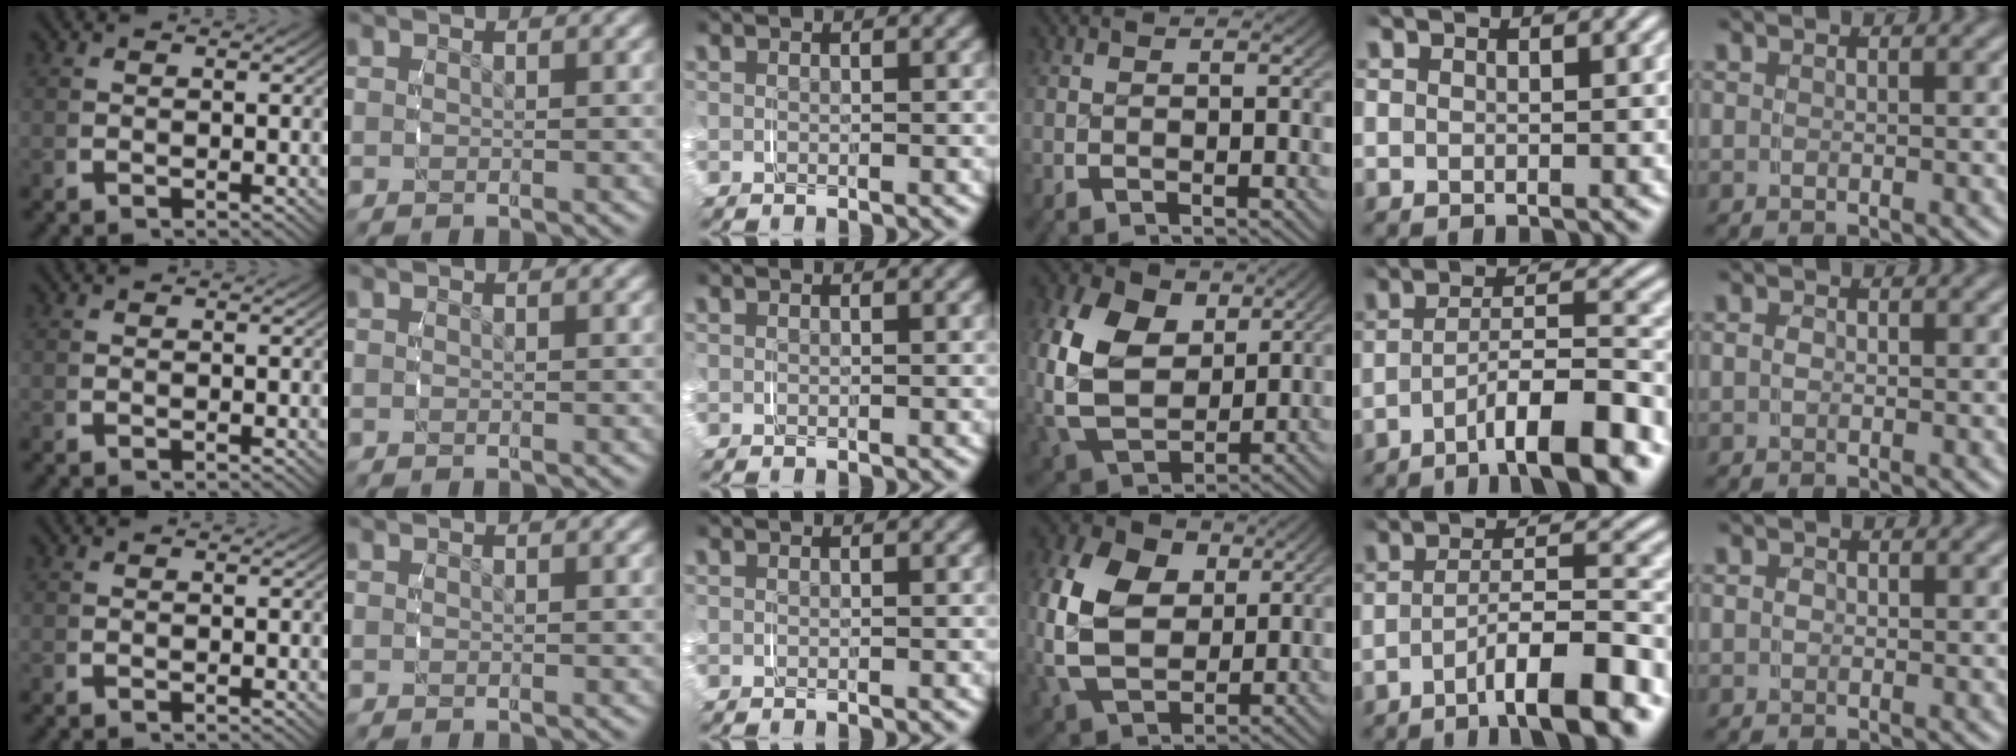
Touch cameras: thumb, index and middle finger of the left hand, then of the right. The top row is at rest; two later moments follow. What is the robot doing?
{"motion": "grasp_and_lifting", "object": "paper"}